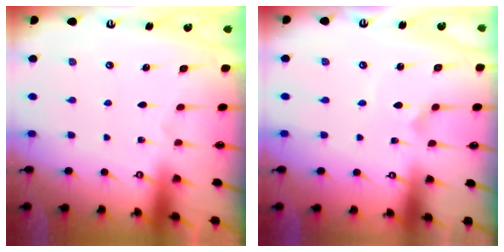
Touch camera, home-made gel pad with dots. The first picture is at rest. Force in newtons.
{"total": 1.0, "press": 1.0, "slide": 0.0}